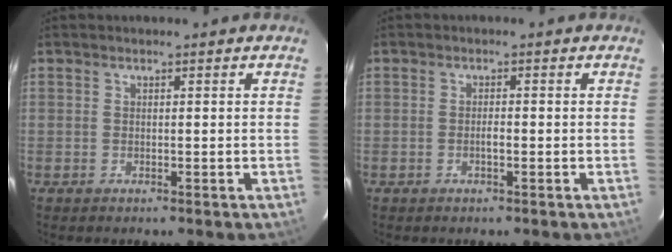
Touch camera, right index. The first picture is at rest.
{"total": 1.2, "force": [-0.4, 0.2, 1.1], "torque": [-0.022, 0.002, -0.009]}